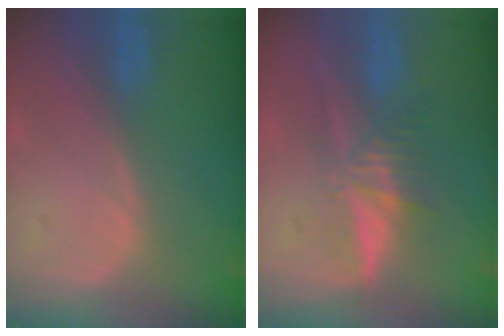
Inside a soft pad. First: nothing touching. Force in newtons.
{"total": 5.4, "press": 5.2, "slide": 1.5}